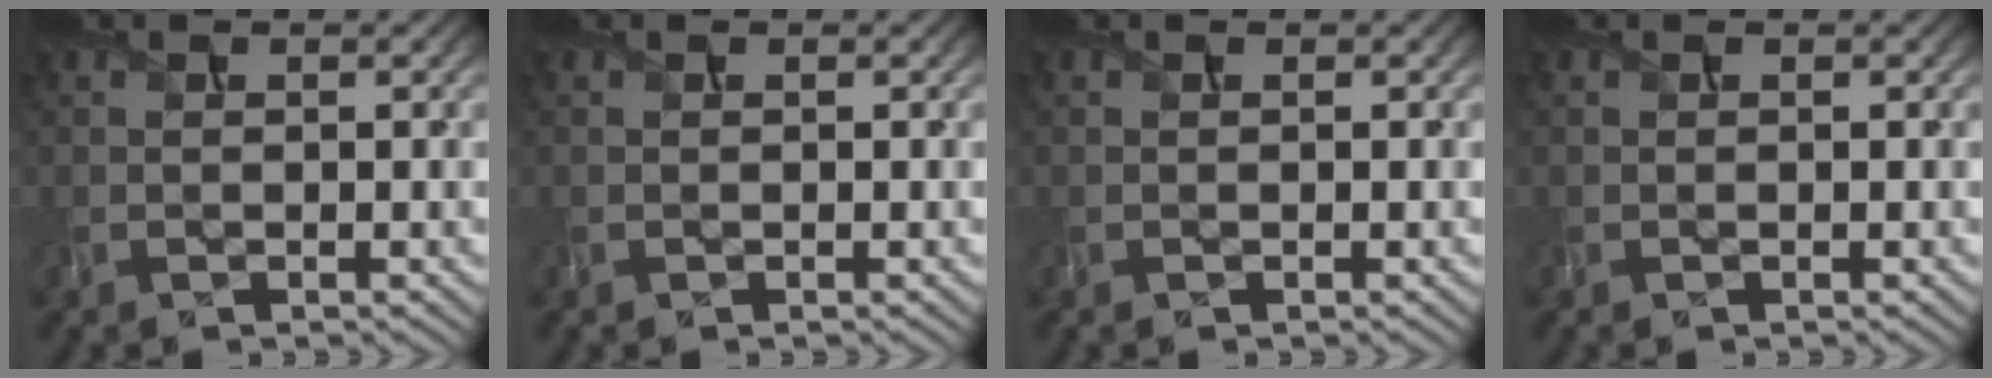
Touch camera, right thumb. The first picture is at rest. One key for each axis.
{"total": 0.0}
{"total": 0.0}
{"total": 0.0}